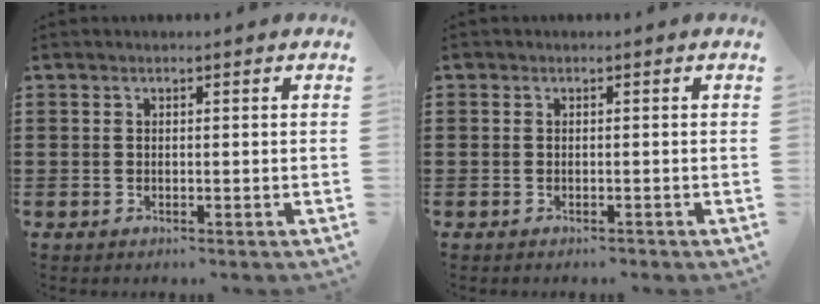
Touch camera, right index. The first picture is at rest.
{"total": 0.8, "force": [-0.6, 0.5, -0.1], "torque": [0.001, 0.005, -0.015]}